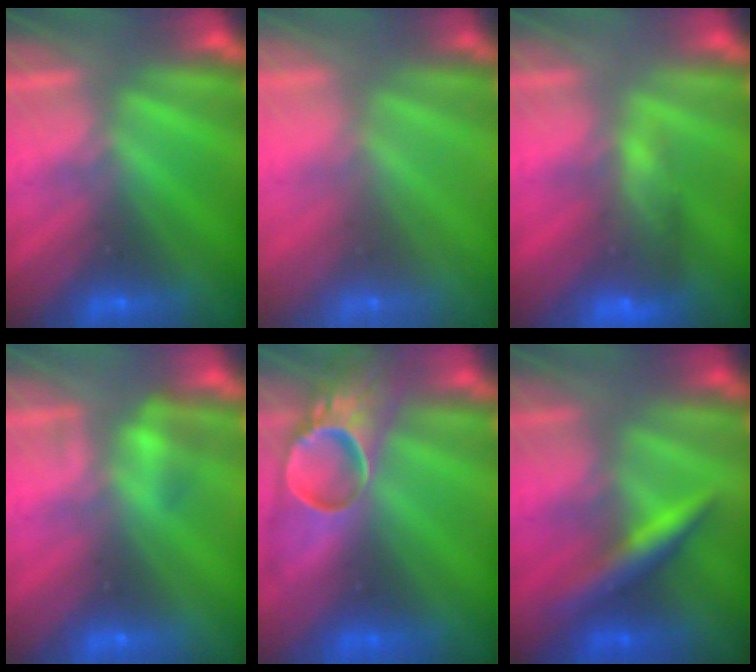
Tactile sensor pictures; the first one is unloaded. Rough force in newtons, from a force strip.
{"total": 9.4}
{"total": 8.7}
{"total": 2.2}
{"total": 5.8}
{"total": 2.3}